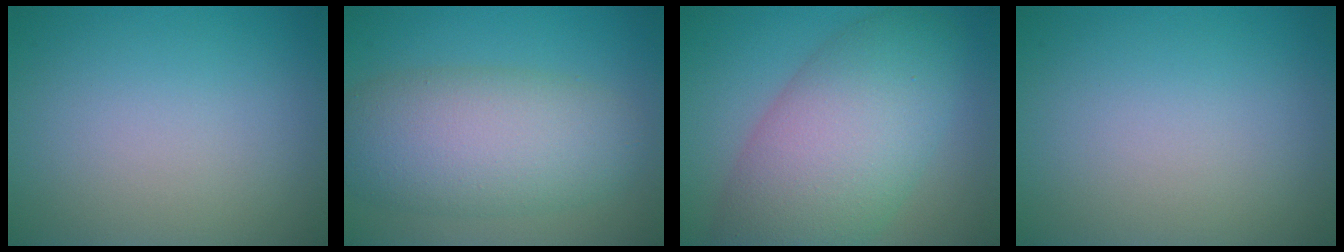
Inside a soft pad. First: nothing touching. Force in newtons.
{"total": 8.0, "press": 8.0, "slide": 0.5}
{"total": 10.0, "press": 10.0, "slide": 0.3}
{"total": 0.0}